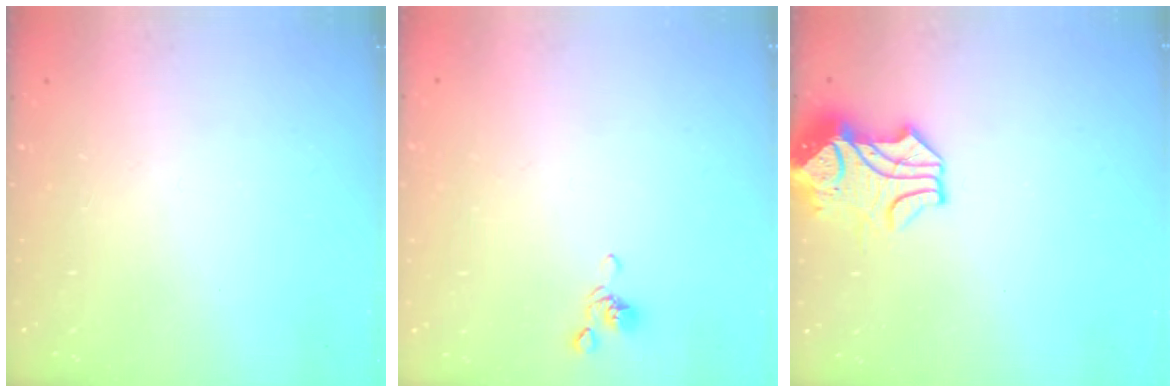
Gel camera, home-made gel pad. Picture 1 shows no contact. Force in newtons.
{"total": 2.6, "press": 2.6, "slide": 0.5}
{"total": 2.2, "press": 1.9, "slide": 1.1}